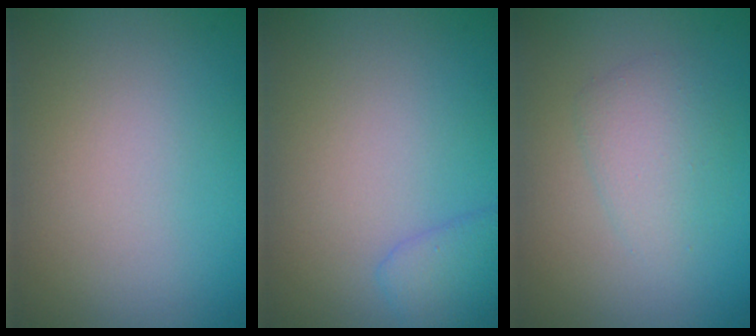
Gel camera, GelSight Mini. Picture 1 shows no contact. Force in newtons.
{"total": 2.3, "press": 2.2, "slide": 0.2}
{"total": 2.4, "press": 2.4, "slide": 0.0}